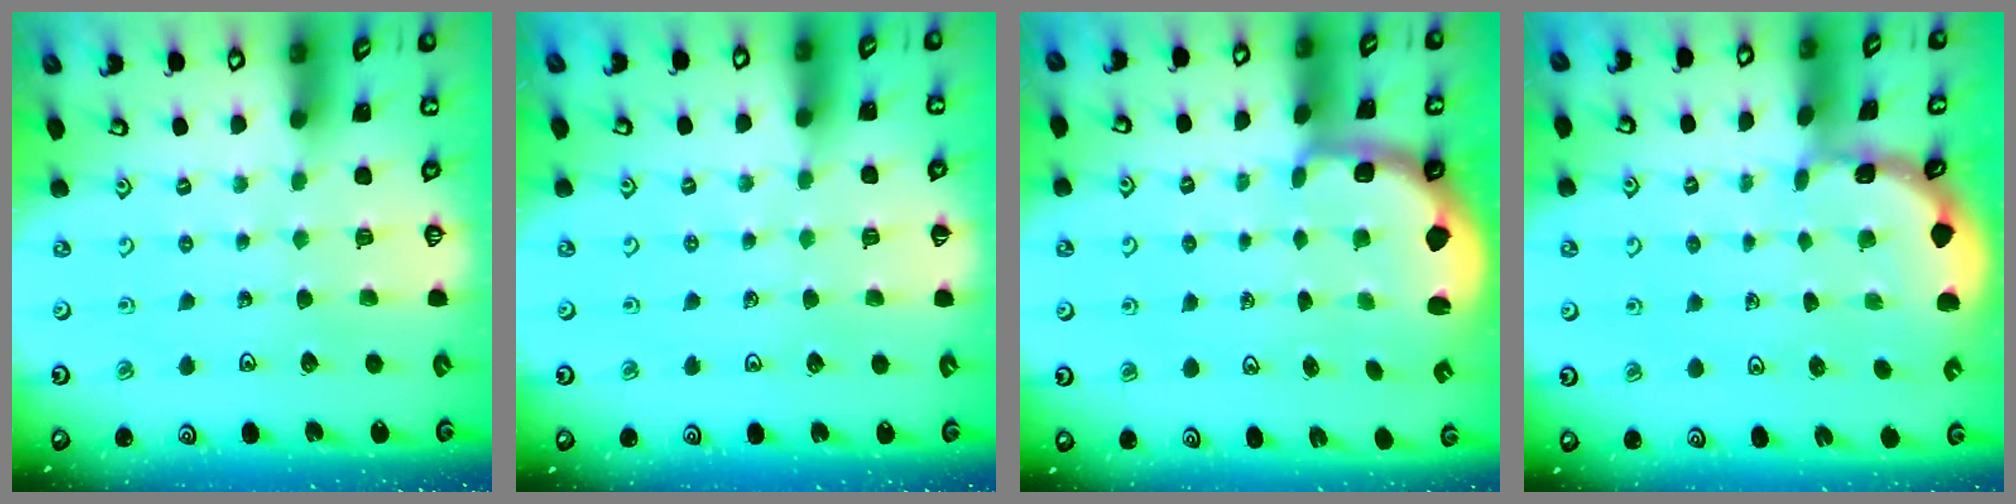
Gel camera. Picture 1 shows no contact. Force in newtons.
{"total": 2.0, "press": 2.0, "slide": 0.3}
{"total": 2.3, "press": 1.3, "slide": 1.8}
{"total": 1.2, "press": 1.1, "slide": 0.1}